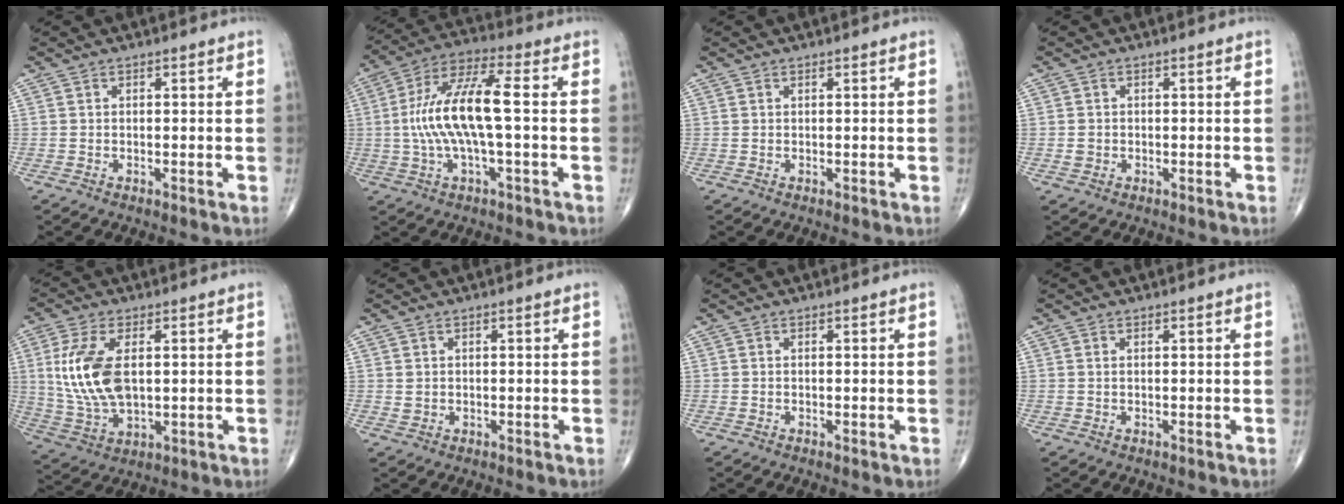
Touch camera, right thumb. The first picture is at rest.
{"total": 14.0, "force": [-0.3, 3.7, 13.5], "torque": [-0.286, 0.034, -0.008]}
{"total": 0.0}
{"total": 1.5, "force": [-0.2, 1.4, 0.7], "torque": [-0.009, 0.004, 0.000]}
{"total": 13.2, "force": [1.8, 7.1, 11.0], "torque": [-0.234, -0.009, 0.044]}
{"total": 1.1, "force": [0.2, 1.0, 0.5], "torque": [-0.008, 0.000, 0.008]}
{"total": 0.0}
{"total": 0.0}